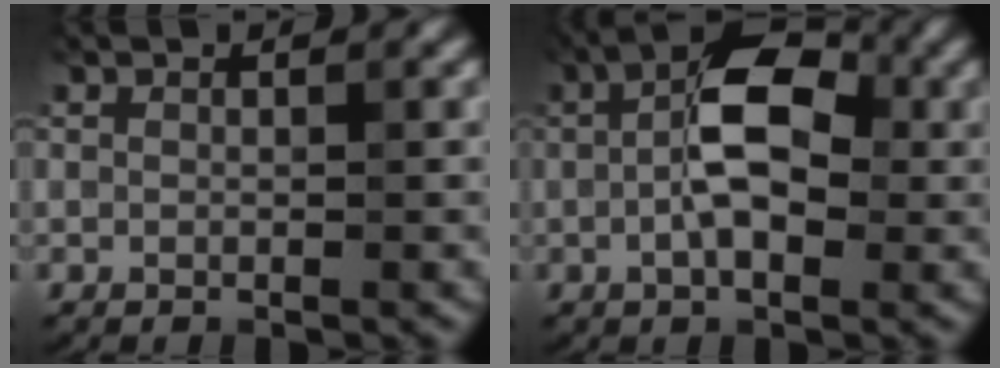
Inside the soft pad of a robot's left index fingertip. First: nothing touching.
{"total": 6.9, "force": [0.0, 3.5, 6.0], "torque": [-0.108, 0.011, -0.011]}